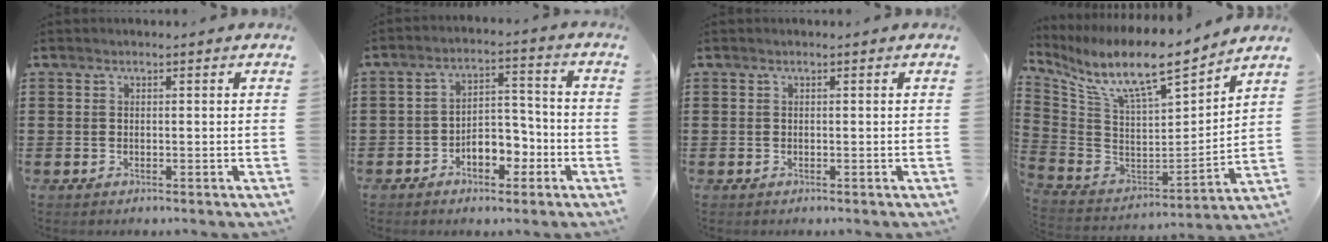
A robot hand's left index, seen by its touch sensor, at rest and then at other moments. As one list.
[{"total": 5.7, "force": [-3.2, 3.4, 3.3], "torque": [-0.053, 0.013, -0.064]}, {"total": 0.0}, {"total": 11.2, "force": [8.7, 2.0, 6.8], "torque": [-0.158, -0.064, 0.146]}]